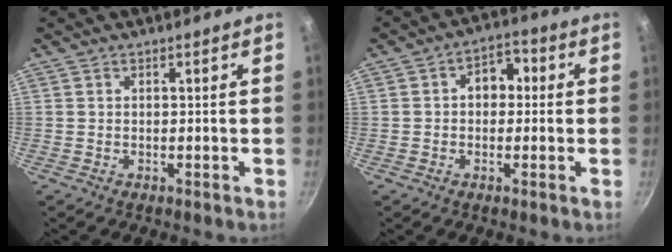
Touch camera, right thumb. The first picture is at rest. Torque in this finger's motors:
{"motor_torque": [0.62, 1.05, 0.39, 0.49, 0.00]}